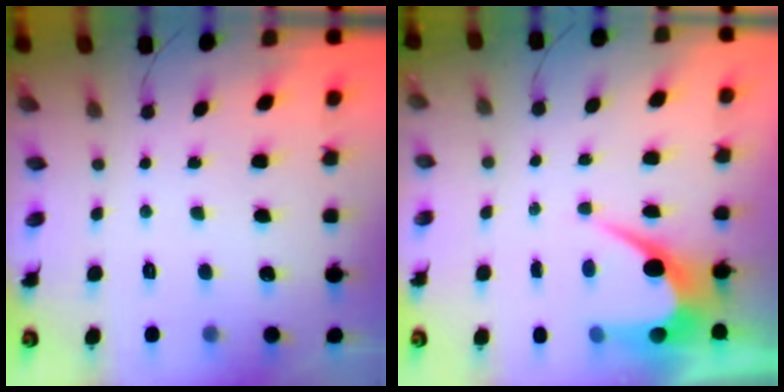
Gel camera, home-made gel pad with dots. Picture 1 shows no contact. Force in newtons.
{"total": 6.4, "press": 6.4, "slide": 0.4}